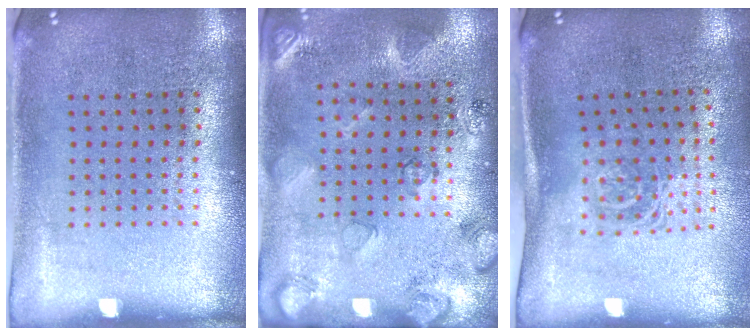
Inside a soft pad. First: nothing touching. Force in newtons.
{"total": 2.1, "press": 1.8, "slide": 1.2}
{"total": 1.5, "press": 1.1, "slide": 1.0}